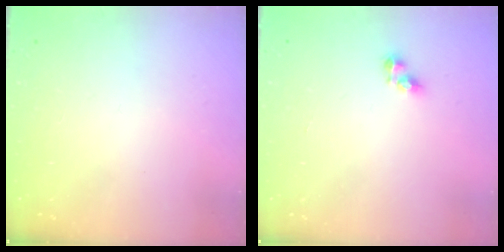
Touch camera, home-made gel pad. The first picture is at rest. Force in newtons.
{"total": 4.1, "press": 4.1, "slide": 0.5}